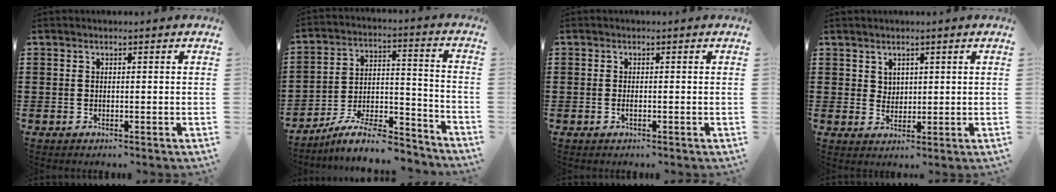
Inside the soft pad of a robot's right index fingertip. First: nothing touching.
{"total": 9.9, "force": [-8.6, 2.1, 4.4], "torque": [-0.072, 0.021, -0.164]}
{"total": 0.6, "force": [-0.2, 0.1, 0.6], "torque": [-0.011, -0.006, -0.003]}
{"total": 2.2, "force": [1.6, 1.5, 0.2], "torque": [-0.009, 0.006, 0.030]}